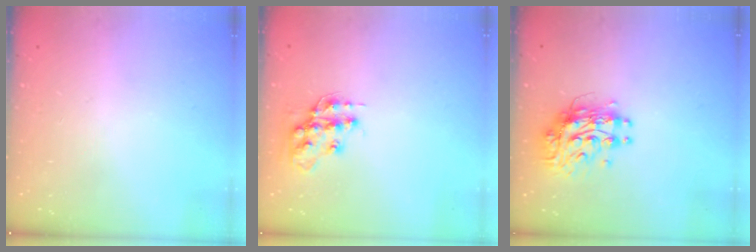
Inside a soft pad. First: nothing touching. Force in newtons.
{"total": 14.0, "press": 14.0, "slide": 0.7}
{"total": 9.7, "press": 9.6, "slide": 0.9}